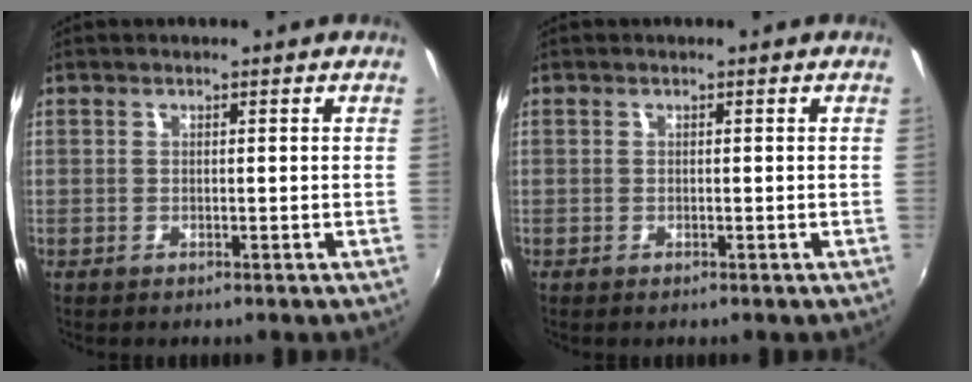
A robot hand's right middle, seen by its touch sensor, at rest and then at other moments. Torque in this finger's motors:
{"motor_torque": [0.35, -0.23, 0.17, 0.01]}